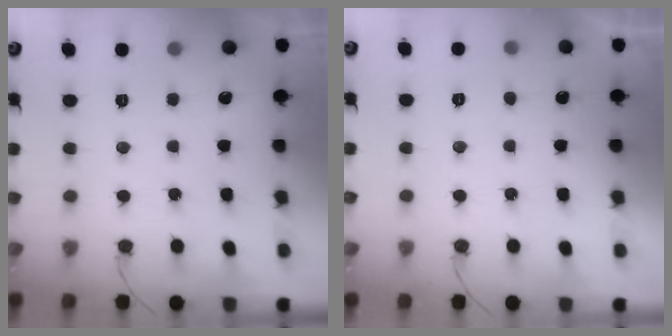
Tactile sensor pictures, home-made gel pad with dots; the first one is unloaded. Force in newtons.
{"total": 2.4, "press": 2.4, "slide": 0.2}